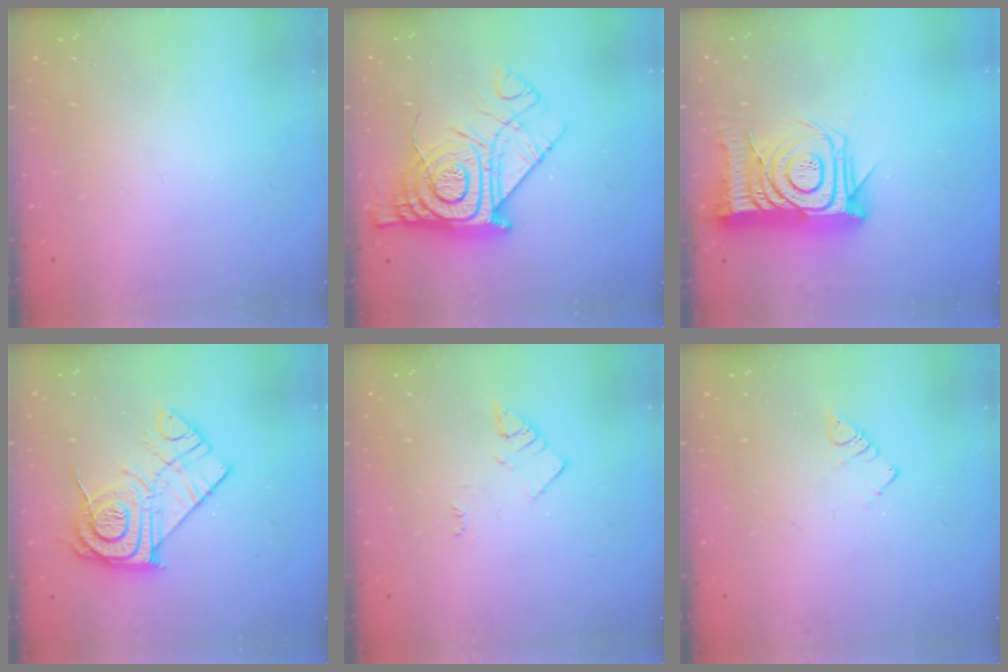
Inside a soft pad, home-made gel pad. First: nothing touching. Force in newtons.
{"total": 20.3, "press": 20.2, "slide": 1.5}
{"total": 18.7, "press": 18.7, "slide": 1.4}
{"total": 15.3, "press": 15.3, "slide": 1.0}
{"total": 2.4, "press": 2.4, "slide": 0.3}
{"total": 2.8, "press": 2.8, "slide": 0.3}